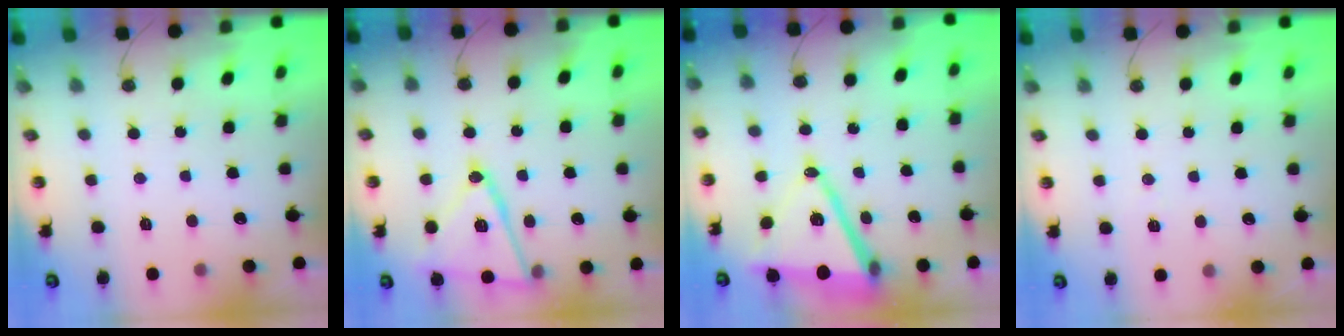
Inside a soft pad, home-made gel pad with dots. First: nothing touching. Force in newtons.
{"total": 16.9, "press": 16.7, "slide": 2.0}
{"total": 14.2, "press": 13.7, "slide": 3.9}
{"total": 2.6, "press": 1.7, "slide": 1.9}